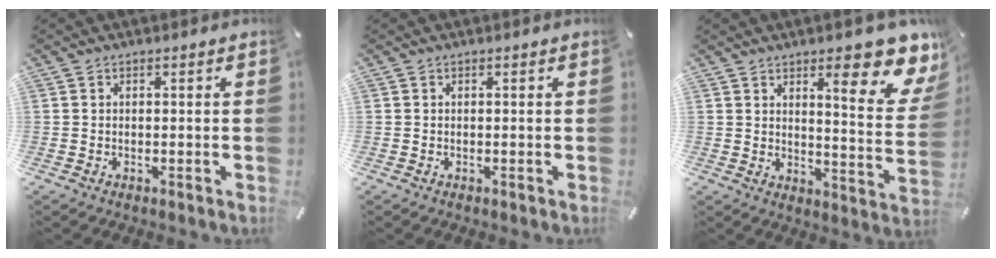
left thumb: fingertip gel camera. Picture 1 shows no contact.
{"total": 0.0}
{"total": 14.8, "force": [9.2, 3.8, 11.0], "torque": [-0.138, -0.068, 0.144]}